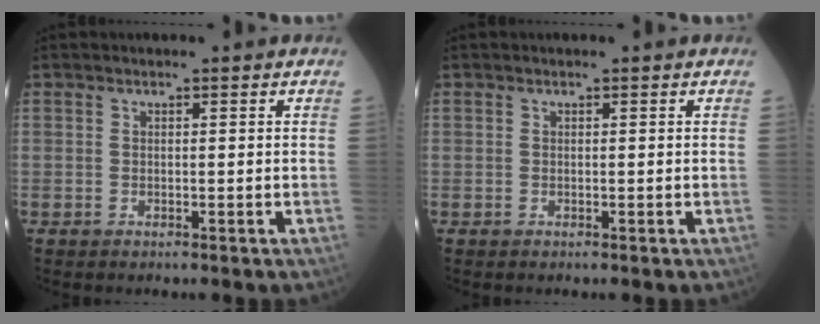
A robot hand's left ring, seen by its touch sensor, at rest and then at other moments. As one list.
[{"total": 0.0}]